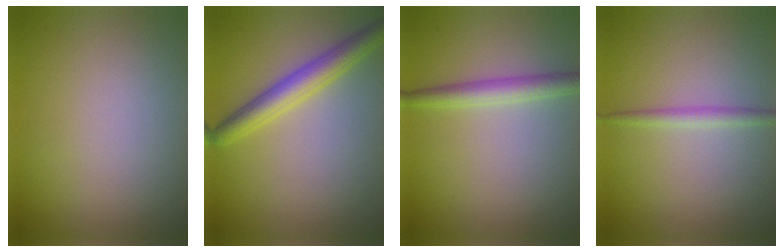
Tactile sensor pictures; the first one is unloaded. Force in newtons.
{"total": 3.9, "press": 3.9, "slide": 0.1}
{"total": 2.5, "press": 2.5, "slide": 0.1}
{"total": 1.5, "press": 1.5, "slide": 0.1}